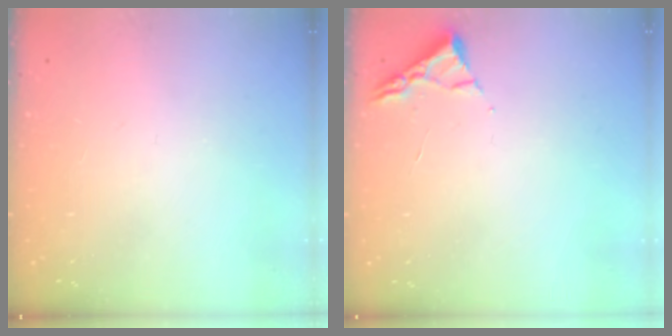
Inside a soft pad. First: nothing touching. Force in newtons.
{"total": 3.0, "press": 2.9, "slide": 0.4}